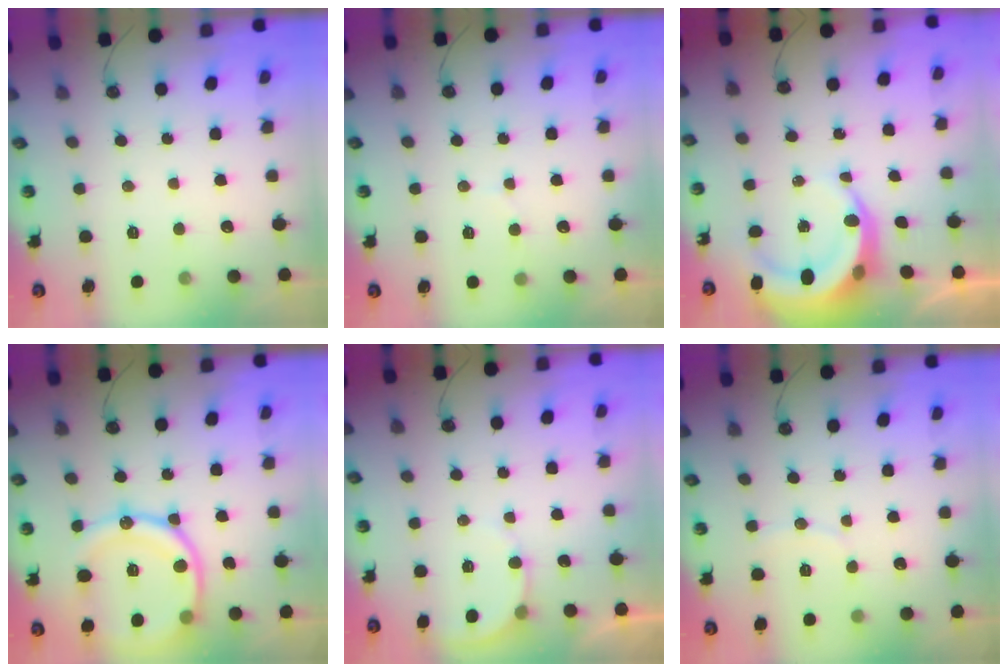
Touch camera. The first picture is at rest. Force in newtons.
{"total": 5.4, "press": 5.4, "slide": 0.5}
{"total": 8.9, "press": 8.8, "slide": 1.4}
{"total": 20.0, "press": 19.9, "slide": 2.0}
{"total": 4.3, "press": 4.3, "slide": 0.3}
{"total": 4.8, "press": 4.7, "slide": 0.3}